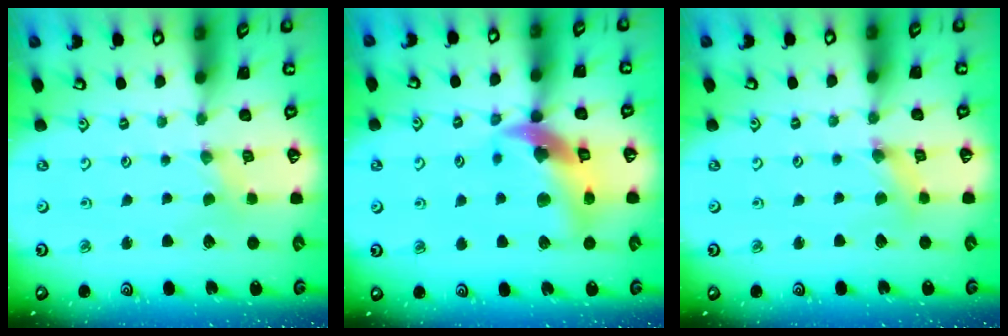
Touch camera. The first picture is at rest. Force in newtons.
{"total": 14.7, "press": 14.5, "slide": 2.1}
{"total": 2.0, "press": 2.0, "slide": 0.2}